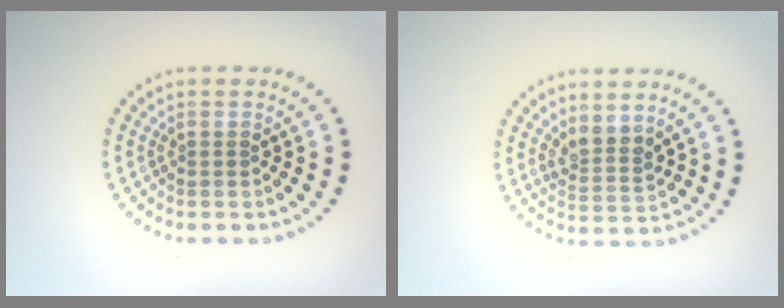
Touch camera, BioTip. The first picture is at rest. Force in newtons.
{"total": 2.4, "press": 1.9, "slide": 1.4}